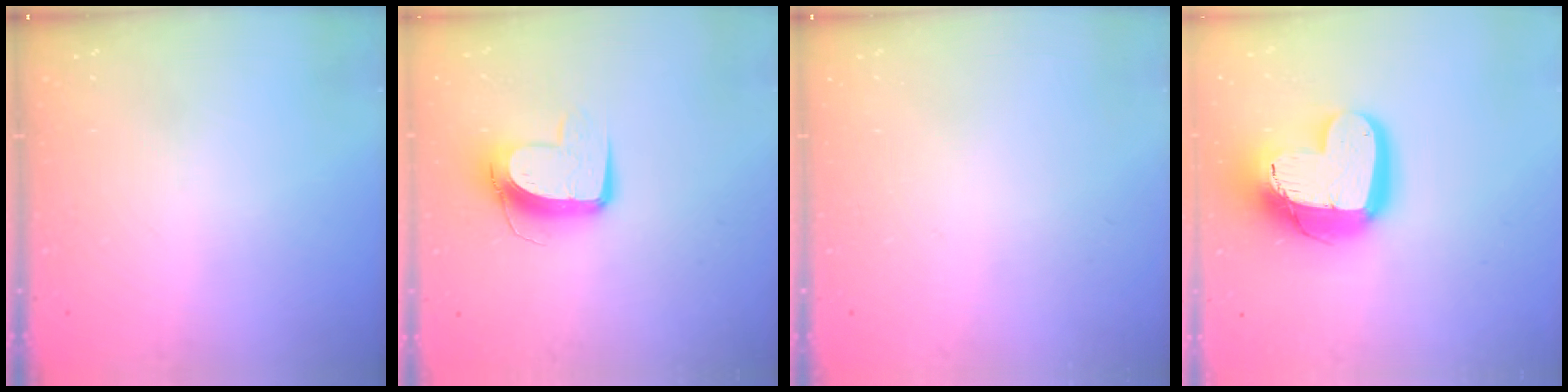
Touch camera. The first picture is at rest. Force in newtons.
{"total": 10.6, "press": 10.6, "slide": 0.6}
{"total": 0.0}
{"total": 19.5, "press": 19.5, "slide": 1.6}